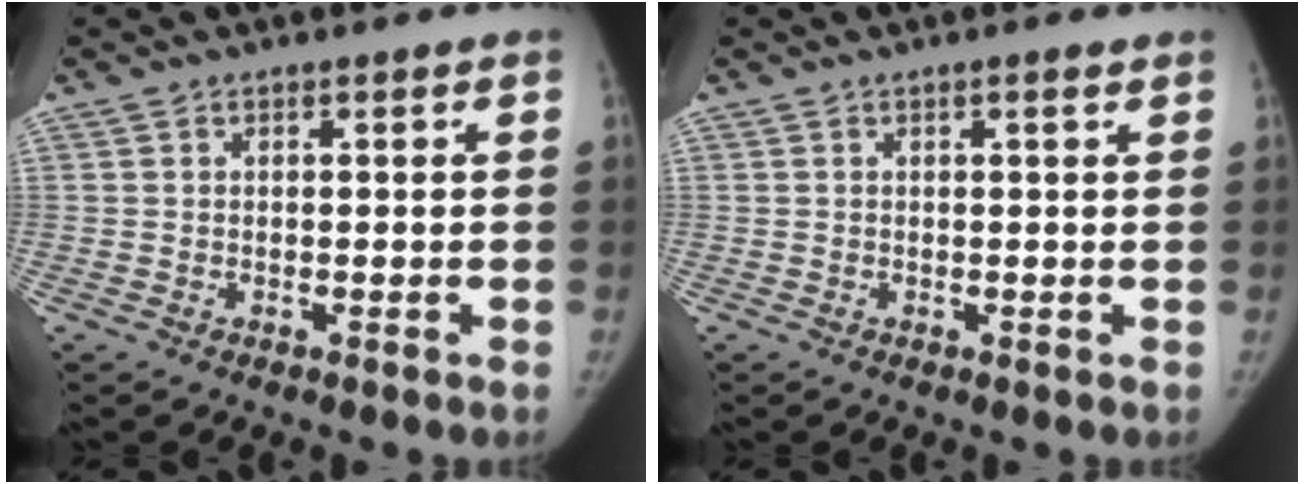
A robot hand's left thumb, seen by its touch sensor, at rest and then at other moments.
{"total": 1.3, "force": [0.8, 0.2, 1.0], "torque": [-0.016, -0.002, 0.011]}